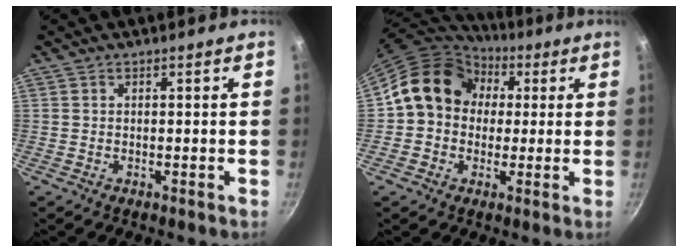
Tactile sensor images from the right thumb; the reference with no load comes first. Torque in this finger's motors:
{"motor_torque": [0.74, 2.80, 0.75, -0.83, 0.05]}